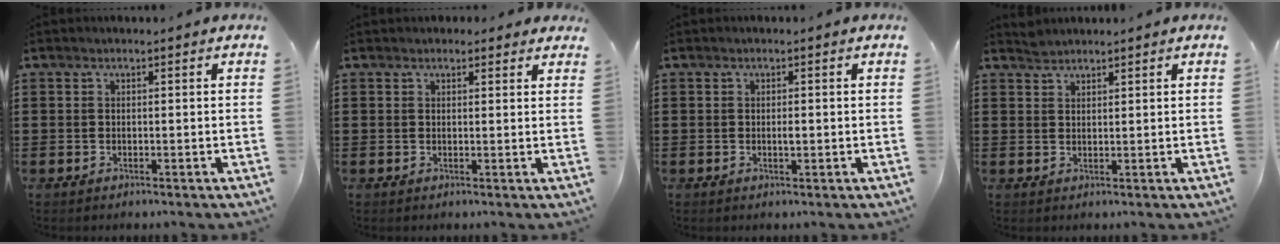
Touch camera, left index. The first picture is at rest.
{"total": 1.9, "force": [1.5, 1.1, 0.0], "torque": [0.002, 0.002, 0.028]}
{"total": 1.1, "force": [-0.1, 0.4, 1.0], "torque": [-0.021, -0.001, -0.001]}
{"total": 1.4, "force": [1.4, 0.3, 0.0], "torque": [-0.004, 0.000, 0.028]}